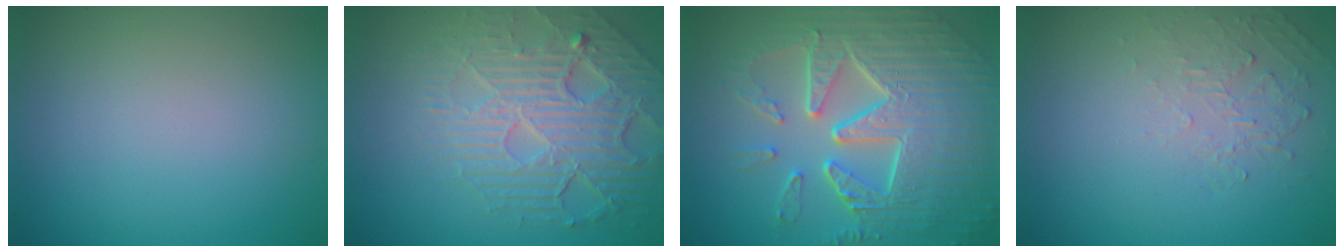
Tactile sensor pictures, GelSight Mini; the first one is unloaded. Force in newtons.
{"total": 7.4, "press": 5.3, "slide": 5.1}
{"total": 9.6, "press": 6.3, "slide": 7.2}
{"total": 1.9, "press": 0.5, "slide": 1.9}